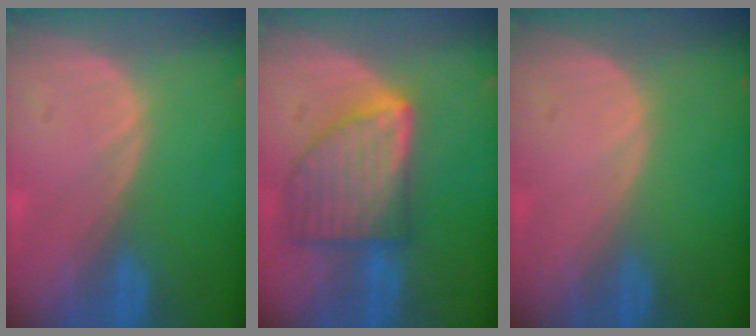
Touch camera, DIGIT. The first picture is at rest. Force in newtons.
{"total": 9.0, "press": 9.0, "slide": 0.6}
{"total": 0.0}